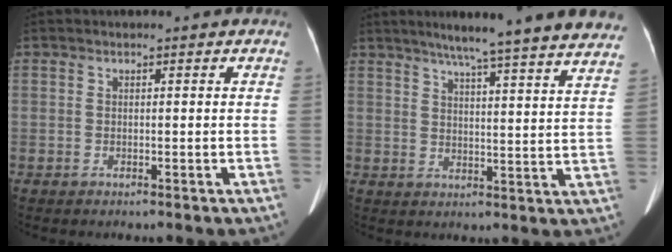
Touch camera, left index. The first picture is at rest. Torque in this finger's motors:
{"motor_torque": [0.68, -1.02, 0.34, 0.14]}